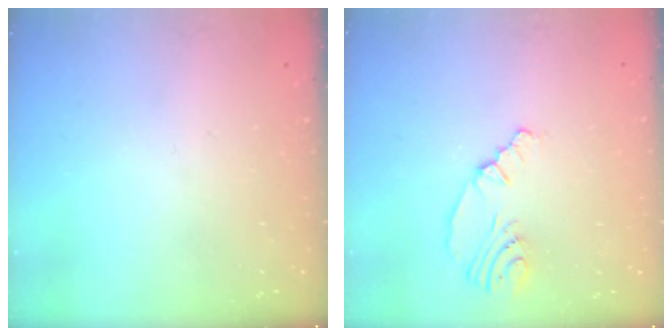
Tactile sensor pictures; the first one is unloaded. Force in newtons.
{"total": 5.5, "press": 2.9, "slide": 4.7}